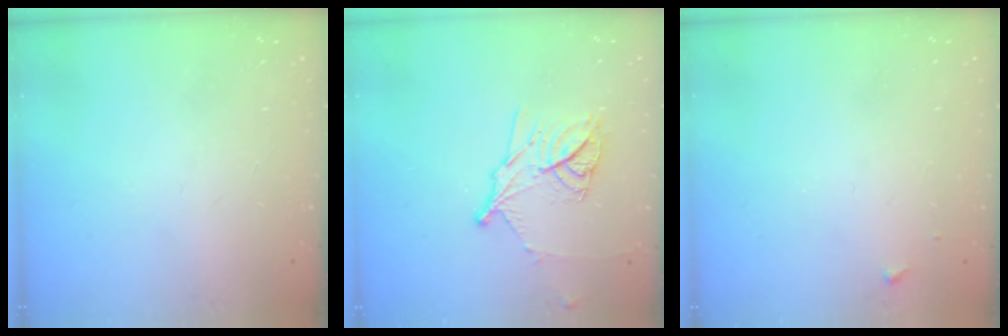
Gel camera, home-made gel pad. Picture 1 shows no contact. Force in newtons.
{"total": 12.7, "press": 12.7, "slide": 0.7}
{"total": 3.3, "press": 3.3, "slide": 0.4}